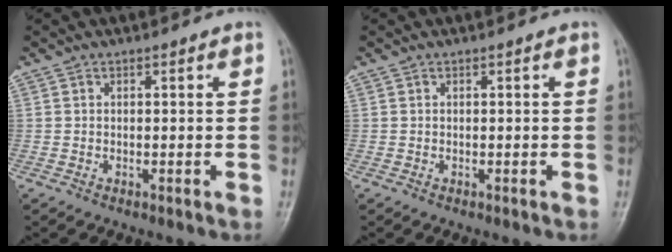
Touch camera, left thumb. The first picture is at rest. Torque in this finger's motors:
{"motor_torque": [-0.03, 0.03, -0.01, 0.00, 0.00]}